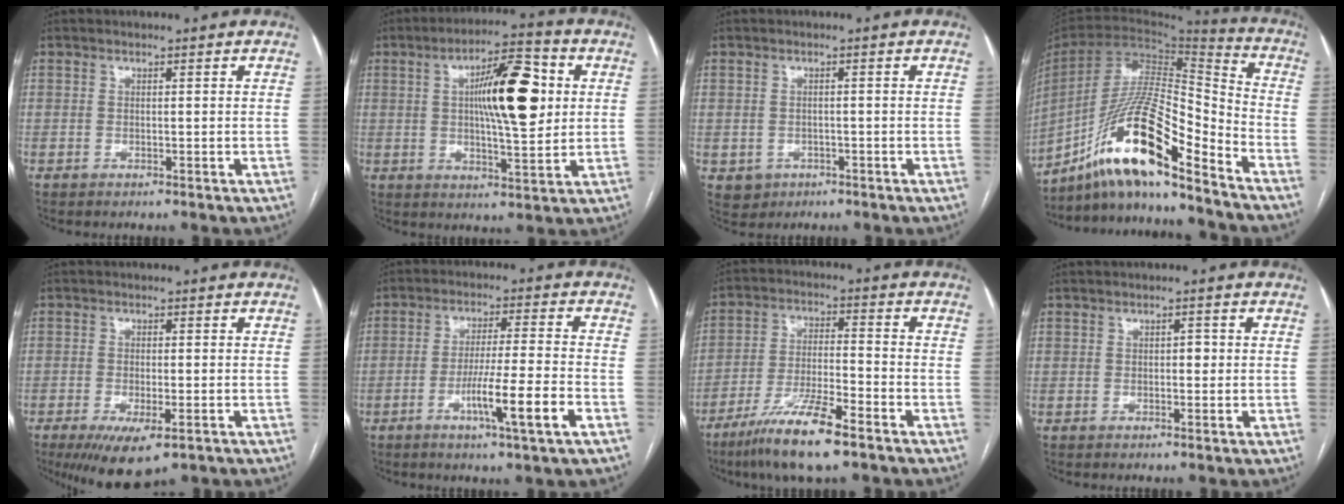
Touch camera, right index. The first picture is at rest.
{"total": 13.5, "force": [2.5, 2.9, 12.9], "torque": [-0.208, 0.018, 0.038]}
{"total": 3.1, "force": [-1.2, 2.8, 0.6], "torque": [-0.005, 0.004, -0.010]}
{"total": 19.2, "force": [-13.6, 2.0, 13.4], "torque": [-0.277, 0.003, -0.248]}
{"total": 8.2, "force": [-4.8, 2.4, 6.2], "torque": [-0.098, -0.019, -0.074]}
{"total": 9.8, "force": [-4.1, -0.7, 8.8], "torque": [-0.154, -0.010, -0.072]}
{"total": 12.0, "force": [-8.1, 1.1, 8.8], "torque": [-0.173, -0.025, -0.147]}
{"total": 1.1, "force": [0.0, 0.7, 0.9], "torque": [-0.007, 0.004, -0.003]}